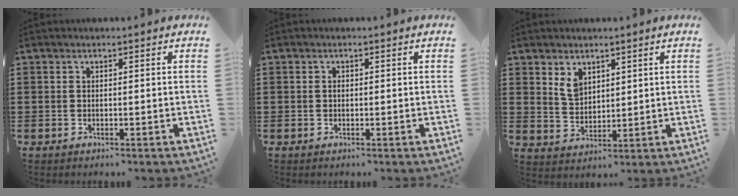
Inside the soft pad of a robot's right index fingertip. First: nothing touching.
{"total": 0.6, "force": [-0.1, 0.4, 0.4], "torque": [-0.010, -0.001, -0.001]}
{"total": 3.8, "force": [2.4, 2.3, 1.8], "torque": [-0.035, 0.004, 0.043]}